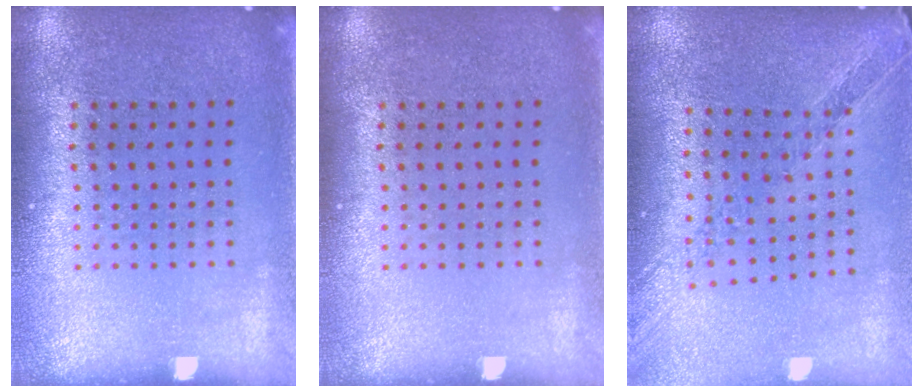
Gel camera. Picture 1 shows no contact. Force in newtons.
{"total": 0.0}
{"total": 0.9, "press": 0.9, "slide": 0.3}